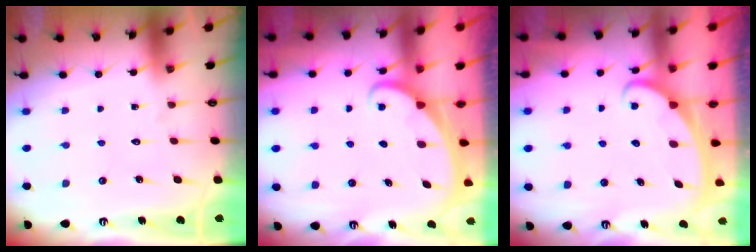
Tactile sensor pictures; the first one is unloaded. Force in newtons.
{"total": 1.6, "press": 1.6, "slide": 0.1}
{"total": 2.4, "press": 2.4, "slide": 0.4}